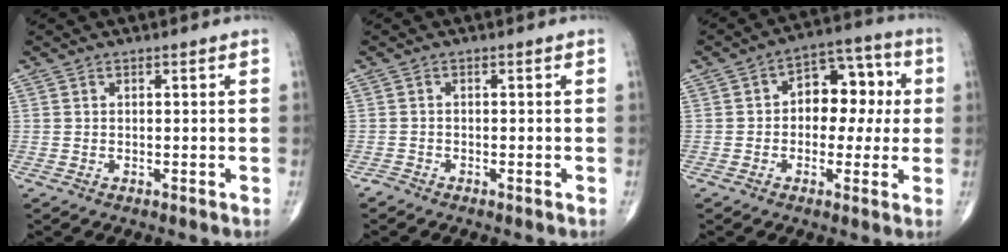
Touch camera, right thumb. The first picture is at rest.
{"total": 0.8, "force": [-0.8, 0.1, 0.1], "torque": [0.000, -0.001, -0.019]}
{"total": 11.1, "force": [0.9, 7.5, 8.2], "torque": [-0.070, 0.032, 0.003]}